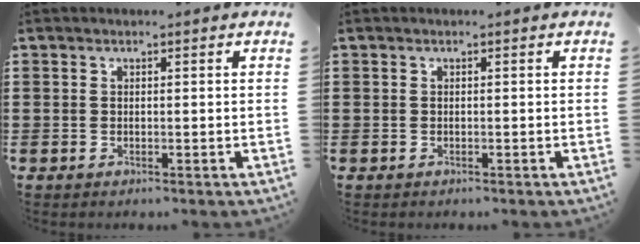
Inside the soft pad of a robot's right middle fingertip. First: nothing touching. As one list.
[{"total": 0.0}]